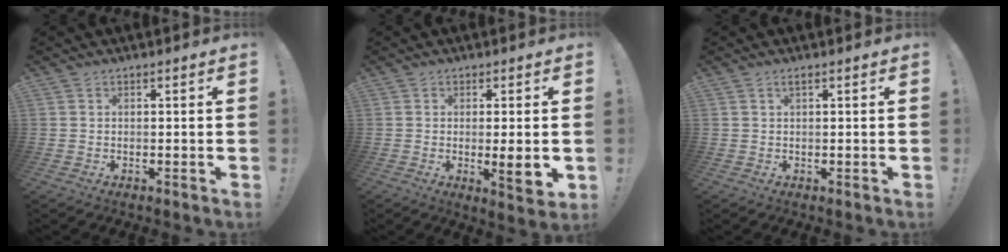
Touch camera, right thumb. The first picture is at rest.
{"total": 6.5, "force": [-0.7, 0.6, 6.5], "torque": [-0.086, -0.011, -0.011]}
{"total": 1.1, "force": [0.4, 0.1, 1.0], "torque": [-0.025, 0.003, 0.007]}